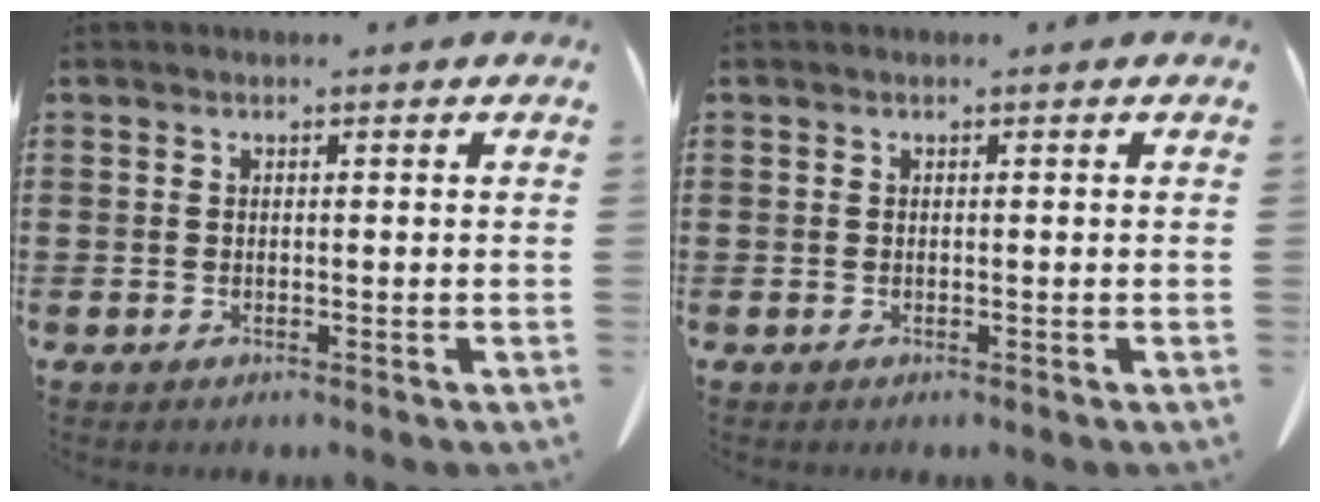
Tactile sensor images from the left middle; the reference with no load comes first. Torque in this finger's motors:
{"motor_torque": [-0.98, -1.15, 0.02, -0.01]}